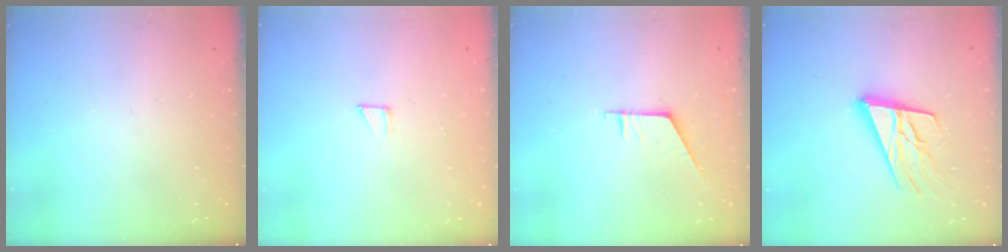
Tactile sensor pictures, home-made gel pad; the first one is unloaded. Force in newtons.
{"total": 2.6, "press": 2.6, "slide": 0.1}
{"total": 4.4, "press": 4.4, "slide": 0.5}
{"total": 18.2, "press": 17.7, "slide": 4.2}